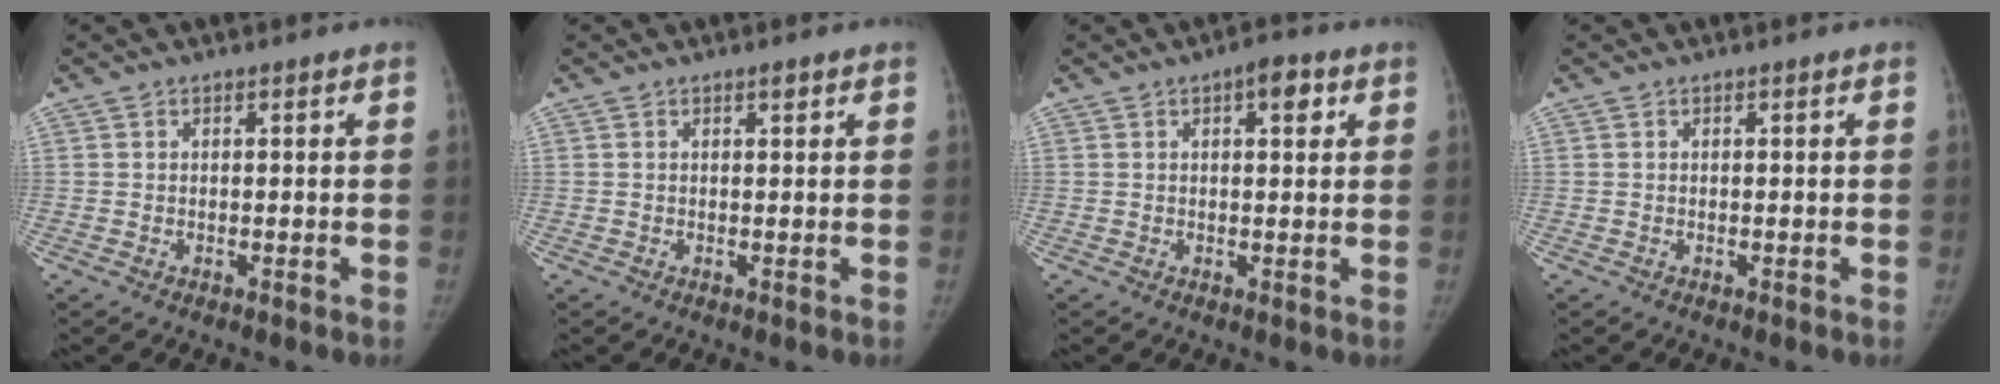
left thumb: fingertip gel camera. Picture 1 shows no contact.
{"total": 0.9, "force": [0.6, 0.2, 0.7], "torque": [-0.009, -0.002, 0.009]}
{"total": 4.2, "force": [1.8, 1.7, 3.4], "torque": [-0.036, -0.001, 0.019]}
{"total": 0.0}